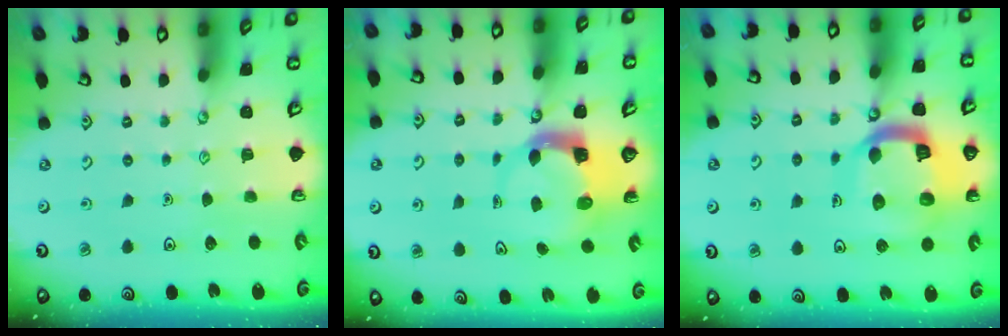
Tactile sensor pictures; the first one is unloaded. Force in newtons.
{"total": 4.0, "press": 3.9, "slide": 0.6}
{"total": 16.1, "press": 16.0, "slide": 1.8}